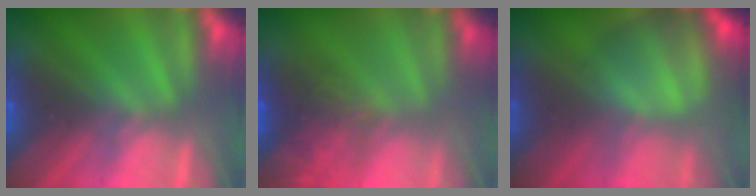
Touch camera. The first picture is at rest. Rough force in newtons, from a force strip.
{"total": 11.3}
{"total": 7.4}